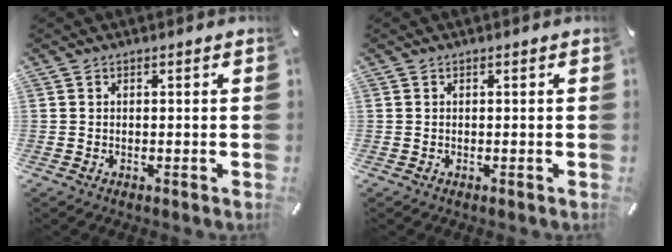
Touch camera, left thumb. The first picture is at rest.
{"total": 0.0}